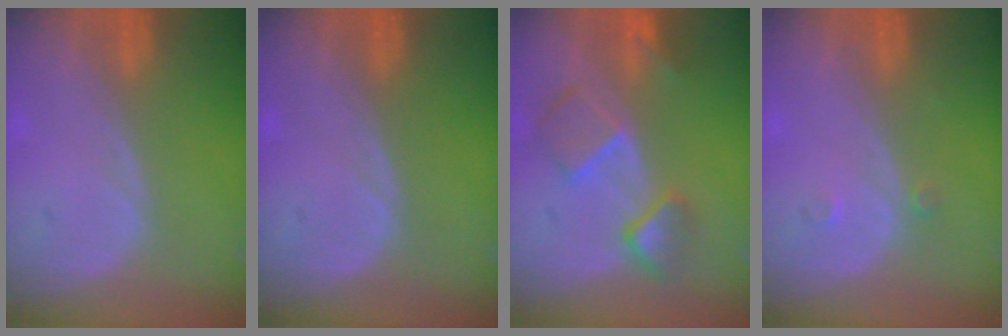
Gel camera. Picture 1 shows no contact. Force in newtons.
{"total": 0.0}
{"total": 7.7, "press": 6.7, "slide": 3.8}
{"total": 1.2, "press": 1.0, "slide": 0.7}